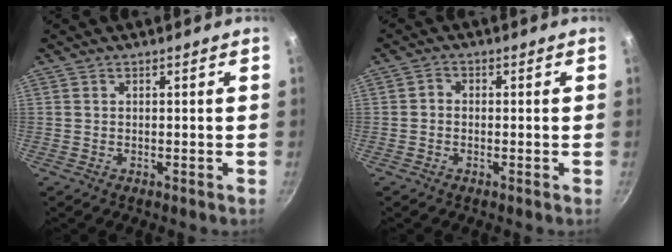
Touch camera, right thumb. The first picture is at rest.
{"total": 1.6, "force": [-0.3, 1.3, 0.8], "torque": [-0.014, 0.008, -0.011]}